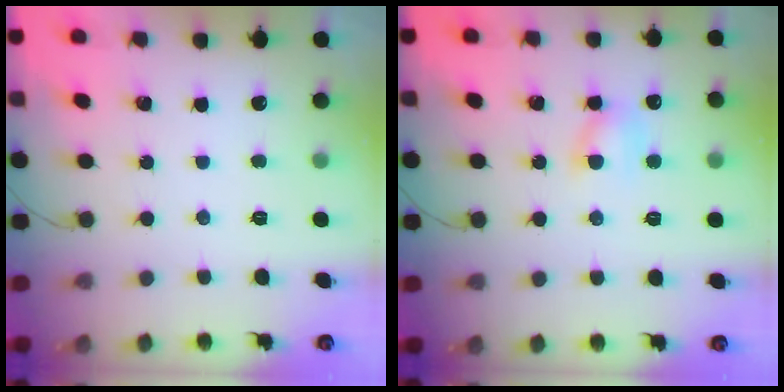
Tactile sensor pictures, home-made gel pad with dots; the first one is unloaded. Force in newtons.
{"total": 5.9, "press": 5.7, "slide": 1.4}